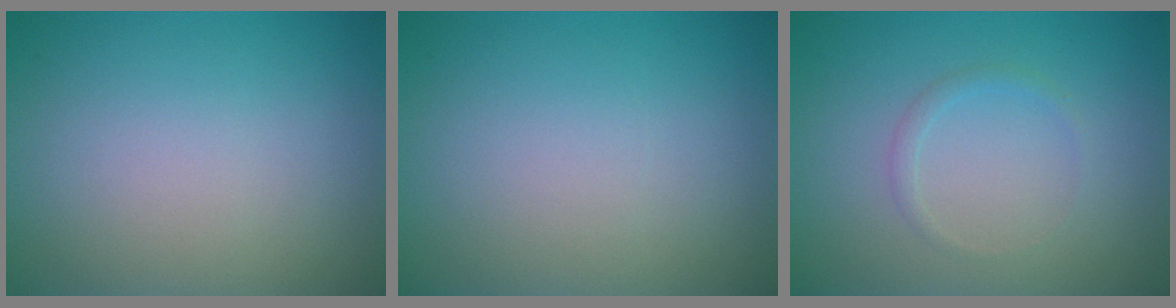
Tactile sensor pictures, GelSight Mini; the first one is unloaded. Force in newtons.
{"total": 0.0}
{"total": 0.9, "press": 0.9, "slide": 0.0}